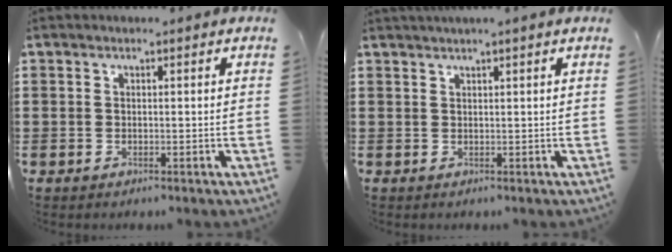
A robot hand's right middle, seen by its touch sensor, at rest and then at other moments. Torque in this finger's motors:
{"motor_torque": [0.62, -0.55, 0.48, 0.10]}